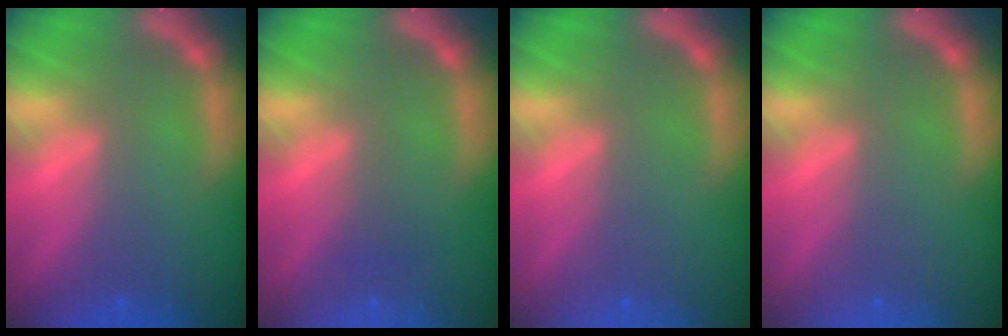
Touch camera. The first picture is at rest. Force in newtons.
{"total": 1.0}
{"total": 0.0}
{"total": 0.0}